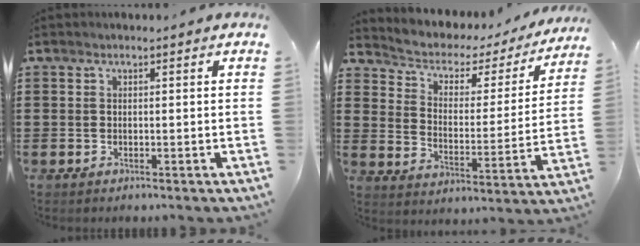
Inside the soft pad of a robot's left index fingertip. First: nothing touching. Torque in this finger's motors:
{"motor_torque": [2.14, 0.00, -0.53, -0.21]}